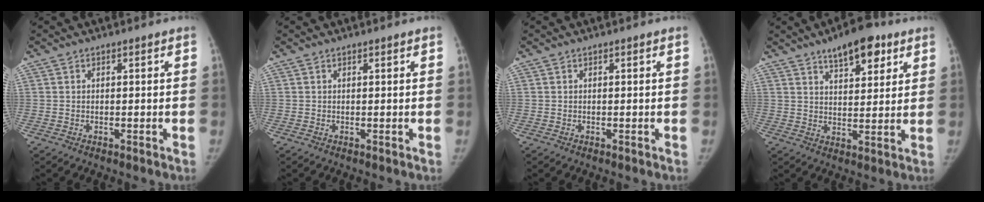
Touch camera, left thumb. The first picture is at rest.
{"total": 0.0}
{"total": 0.0}
{"total": 10.4, "force": [6.4, 4.4, 7.0], "torque": [-0.076, -0.029, 0.095]}